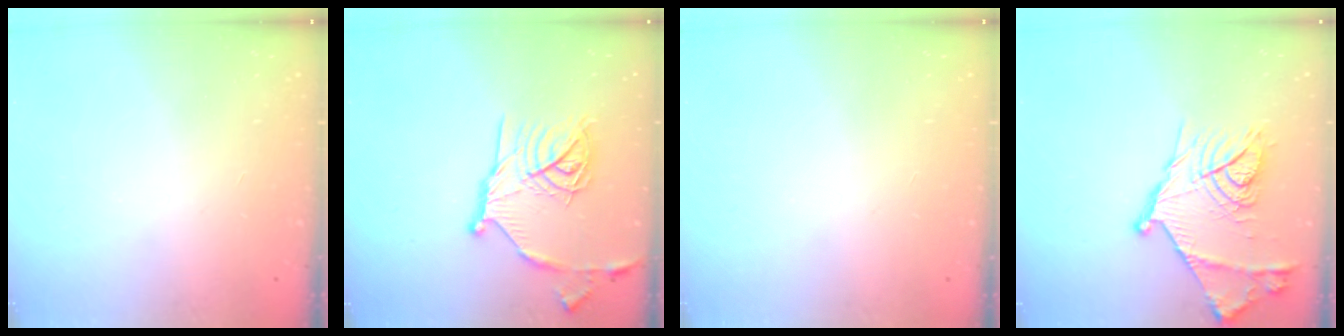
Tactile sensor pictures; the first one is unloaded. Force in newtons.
{"total": 19.6, "press": 19.5, "slide": 1.7}
{"total": 0.0}
{"total": 19.7, "press": 19.7, "slide": 1.1}